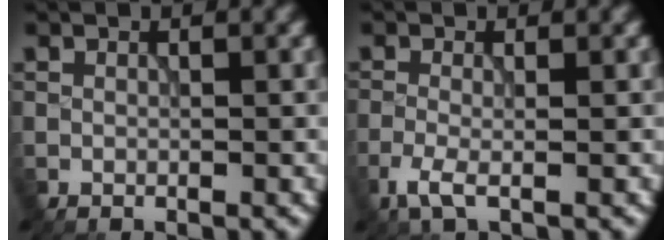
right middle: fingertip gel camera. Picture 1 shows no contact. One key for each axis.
{"total": 2.2, "fx": -1.2, "fy": 0.6, "fz": 1.7, "tx": -0.044, "ty": -0.005, "tz": -0.029}